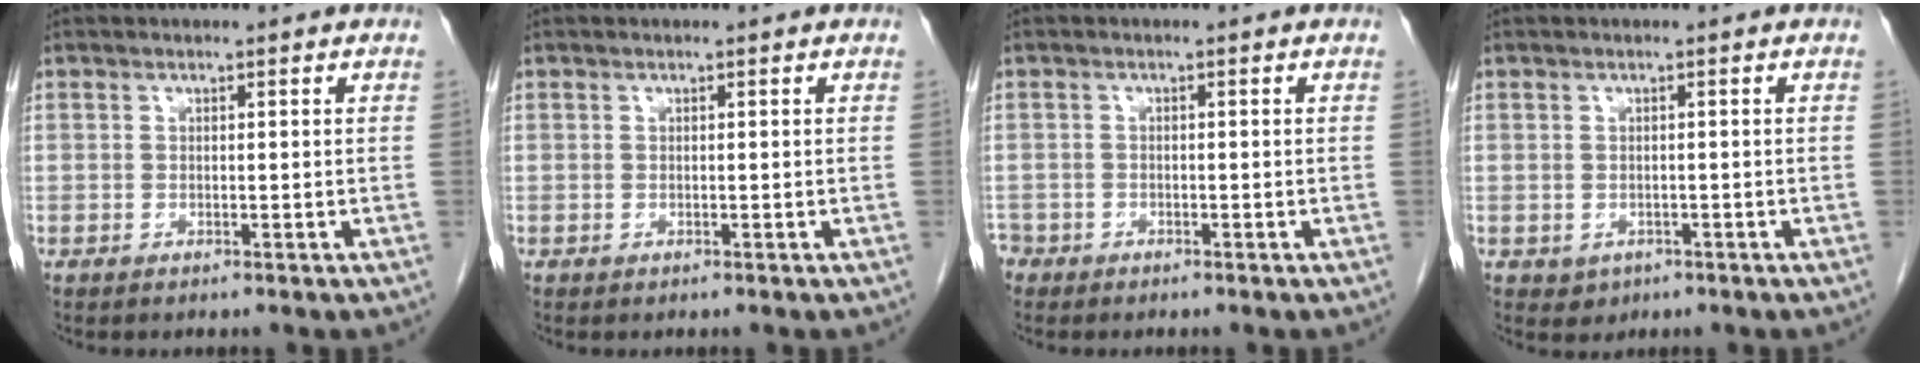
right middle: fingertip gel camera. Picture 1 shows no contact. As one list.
[{"total": 0.0}, {"total": 2.4, "force": [-1.9, 1.5, 0.2], "torque": [-0.009, 0.002, -0.038]}, {"total": 1.8, "force": [-0.7, 1.6, 0.5], "torque": [-0.007, 0.003, -0.002]}]